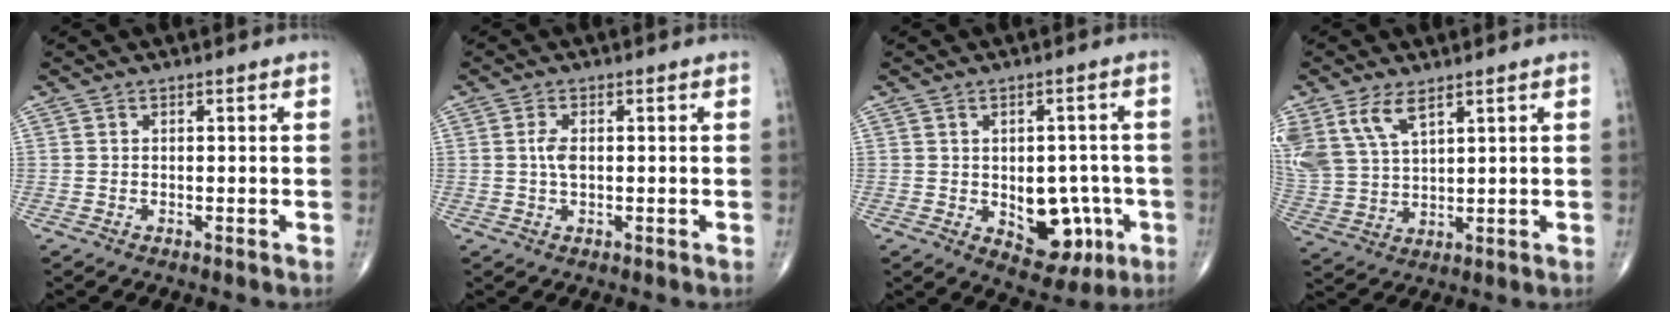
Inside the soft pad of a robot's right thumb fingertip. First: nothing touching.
{"total": 2.7, "force": [0.2, 1.3, 2.4], "torque": [-0.051, 0.001, 0.003]}
{"total": 10.5, "force": [-2.6, 6.7, 7.7], "torque": [-0.060, 0.011, -0.019]}
{"total": 10.7, "force": [6.2, 5.4, 6.9], "torque": [-0.148, -0.013, 0.136]}